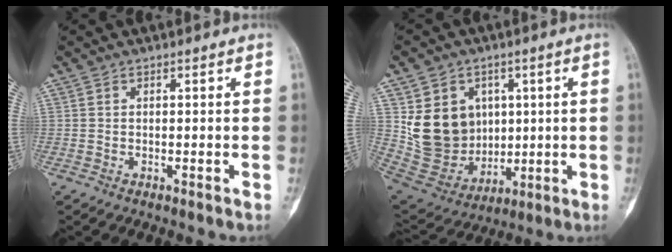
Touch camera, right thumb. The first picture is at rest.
{"total": 15.3, "force": [3.2, 13.1, 7.3], "torque": [-0.098, -0.010, 0.090]}